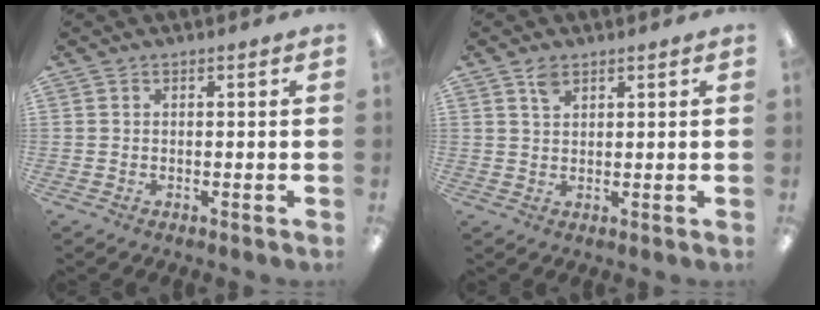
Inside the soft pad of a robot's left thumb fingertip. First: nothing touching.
{"total": 2.6, "force": [1.9, 1.3, 1.3], "torque": [-0.021, -0.005, 0.034]}